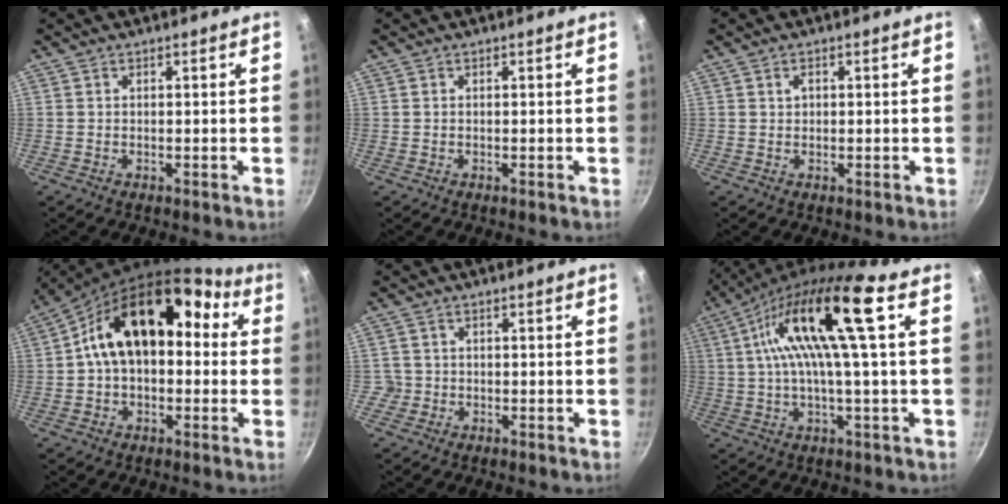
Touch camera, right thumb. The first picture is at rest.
{"total": 0.0}
{"total": 1.1, "force": [0.5, 0.8, 0.5], "torque": [-0.004, -0.001, 0.007]}
{"total": 17.7, "force": [2.2, 11.8, 13.0], "torque": [-0.169, 0.055, 0.016]}
{"total": 1.8, "force": [-0.4, 1.8, -0.1], "torque": [0.015, 0.013, -0.001]}
{"total": 14.1, "force": [3.8, 1.5, 13.5], "torque": [-0.246, 0.009, 0.068]}